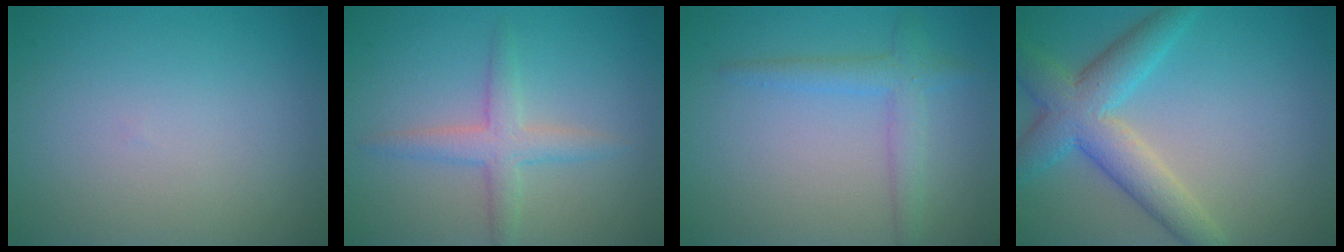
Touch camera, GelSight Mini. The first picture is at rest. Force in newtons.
{"total": 2.9, "press": 2.9, "slide": 0.1}
{"total": 2.7, "press": 2.7, "slide": 0.0}
{"total": 4.9, "press": 4.9, "slide": 0.3}